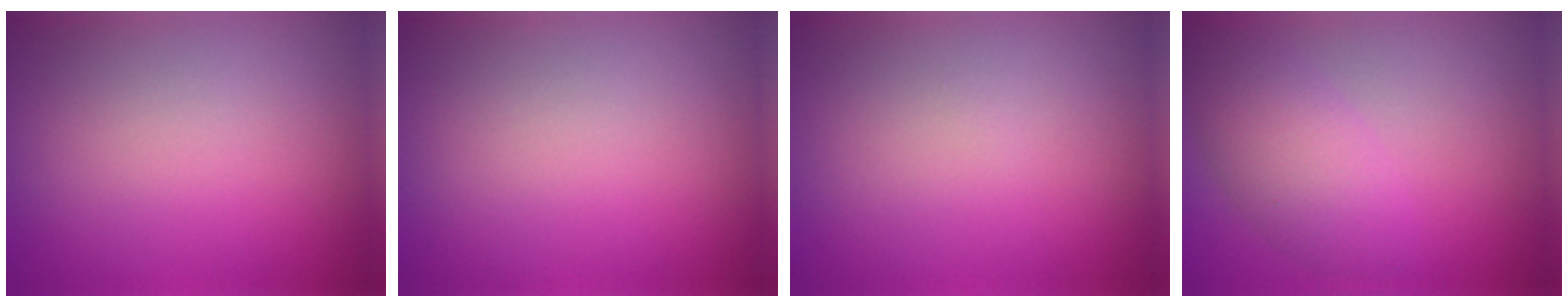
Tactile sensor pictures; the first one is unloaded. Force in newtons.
{"total": 0.0}
{"total": 0.0}
{"total": 4.4, "press": 4.3, "slide": 0.2}